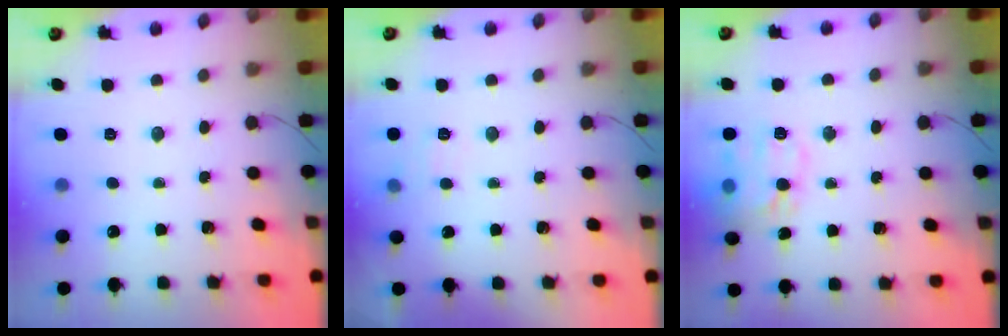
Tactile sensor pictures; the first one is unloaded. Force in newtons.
{"total": 4.5, "press": 4.1, "slide": 1.9}
{"total": 13.9, "press": 13.8, "slide": 1.0}